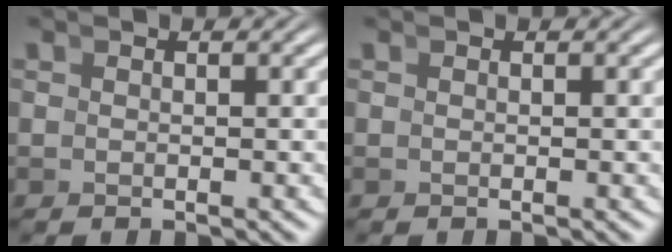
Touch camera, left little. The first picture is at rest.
{"total": 0.0}